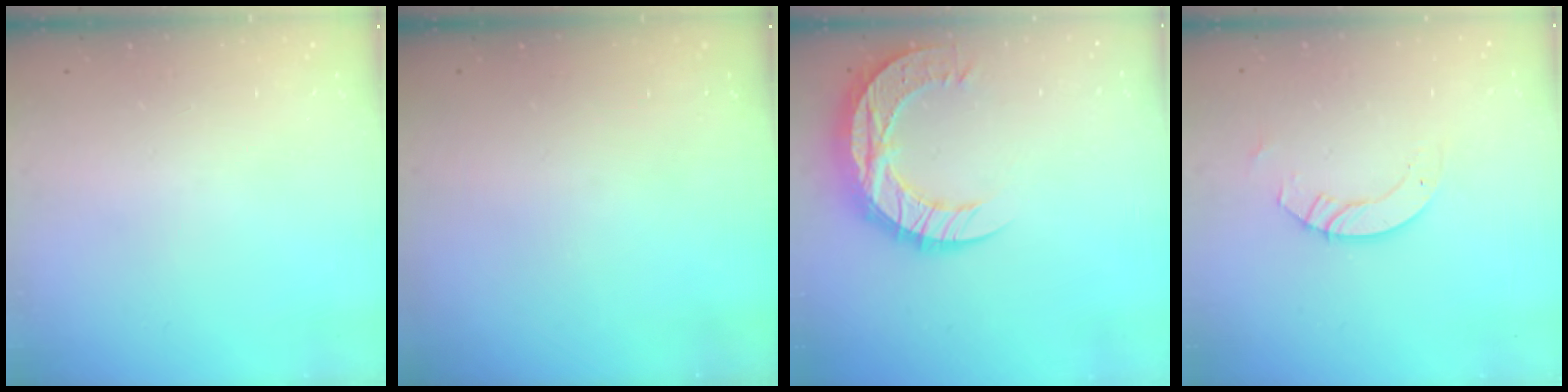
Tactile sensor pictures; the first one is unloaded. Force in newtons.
{"total": 0.0}
{"total": 19.0, "press": 18.9, "slide": 1.4}
{"total": 3.5, "press": 3.5, "slide": 0.3}